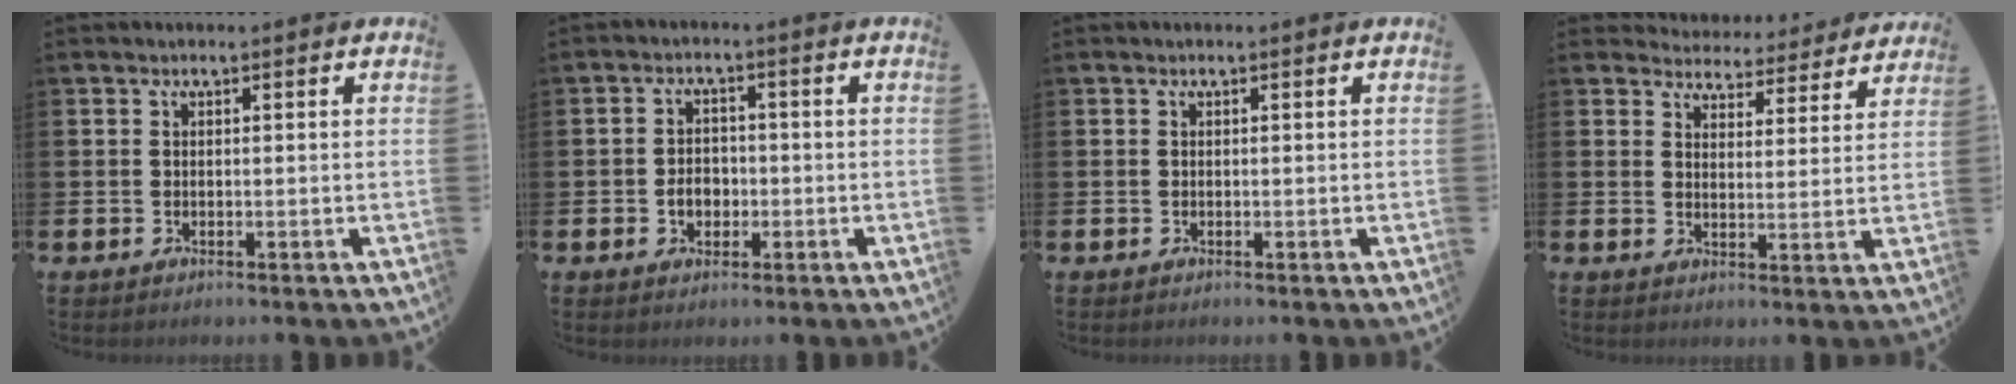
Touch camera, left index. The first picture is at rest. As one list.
[{"total": 2.9, "force": [-0.8, 2.3, 1.6], "torque": [-0.012, -0.005, -0.023]}, {"total": 0.0}, {"total": 4.7, "force": [4.6, 1.2, -0.1], "torque": [-0.004, -0.046, 0.077]}]